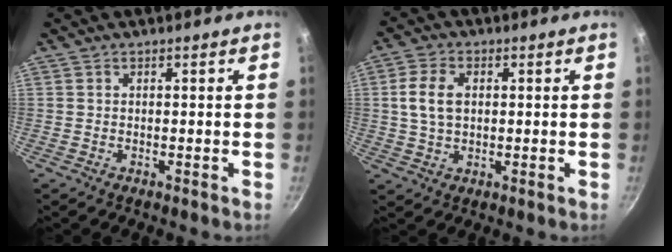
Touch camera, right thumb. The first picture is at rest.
{"total": 6.9, "force": [1.2, 4.4, 5.1], "torque": [-0.101, 0.003, 0.022]}